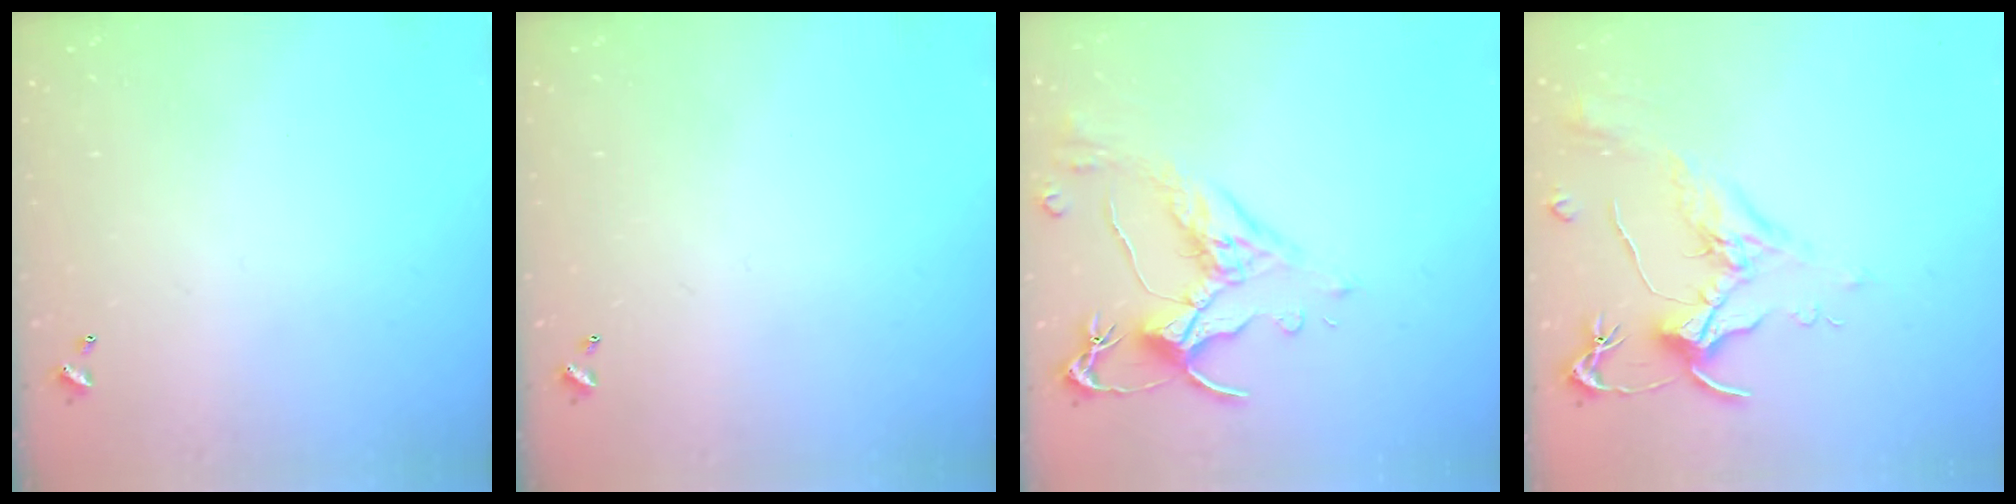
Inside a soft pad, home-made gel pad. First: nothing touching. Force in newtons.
{"total": 0.0}
{"total": 2.5, "press": 2.2, "slide": 1.3}
{"total": 2.0, "press": 1.8, "slide": 0.8}